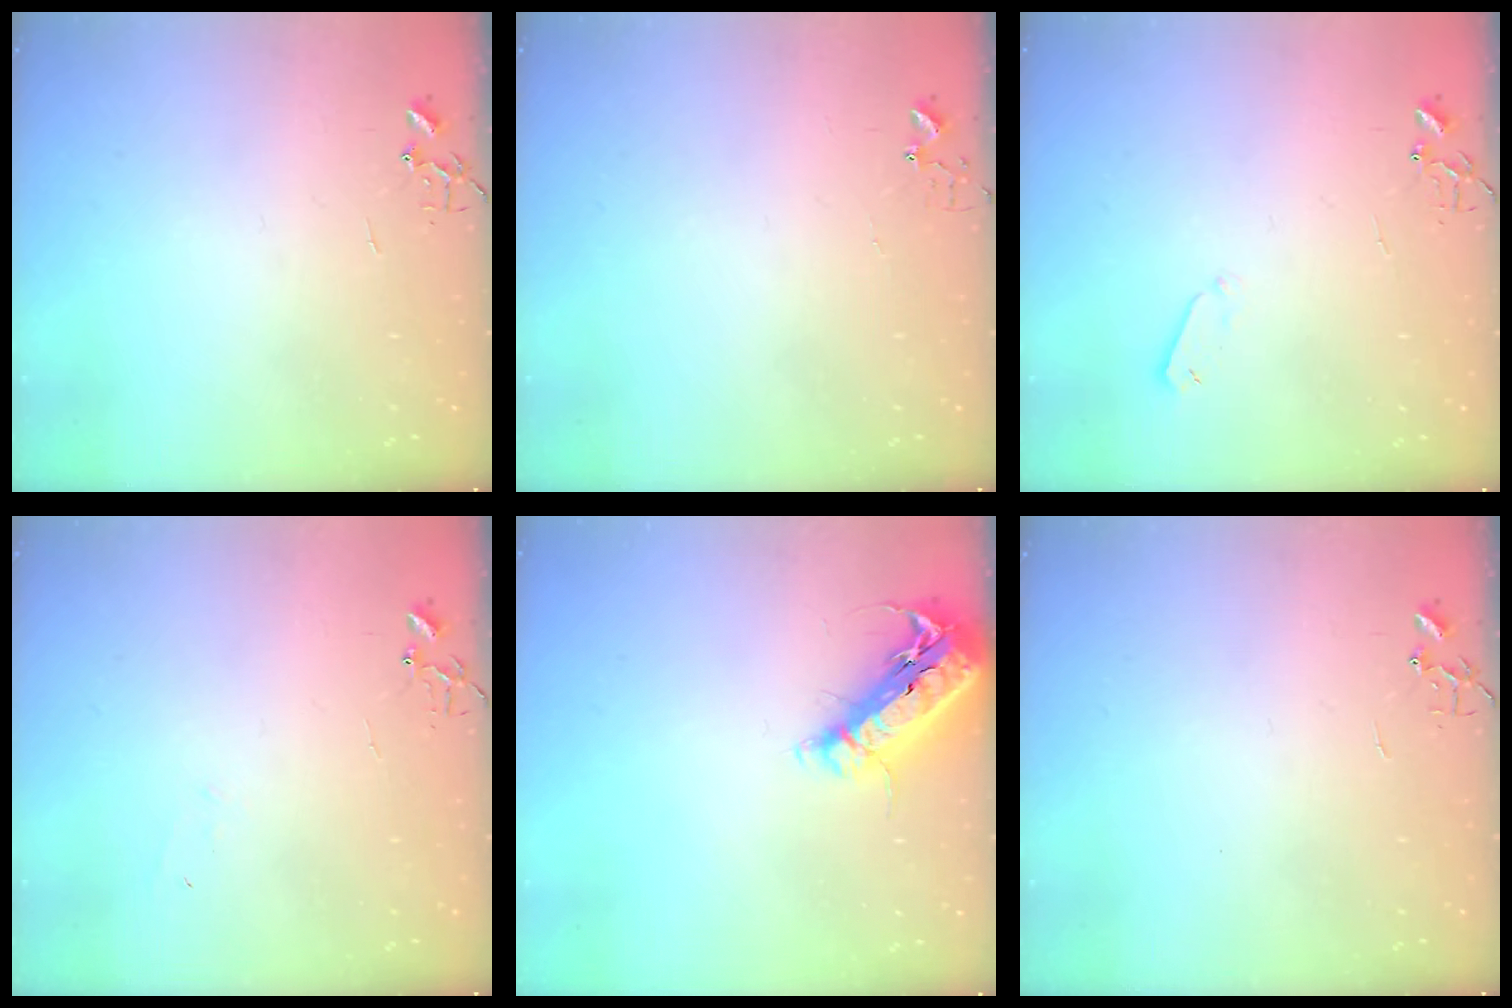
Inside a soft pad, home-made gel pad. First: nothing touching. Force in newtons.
{"total": 2.9, "press": 2.9, "slide": 0.4}
{"total": 3.5, "press": 3.4, "slide": 0.8}
{"total": 4.3, "press": 4.2, "slide": 0.5}
{"total": 19.9, "press": 19.5, "slide": 3.7}
{"total": 0.0}